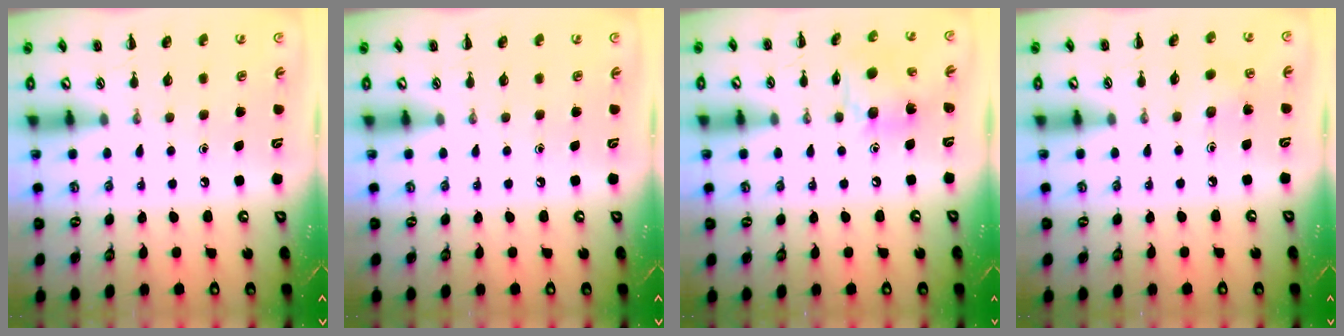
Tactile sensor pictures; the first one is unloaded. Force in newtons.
{"total": 0.0}
{"total": 9.8, "press": 9.7, "slide": 0.7}
{"total": 6.1, "press": 5.9, "slide": 1.8}